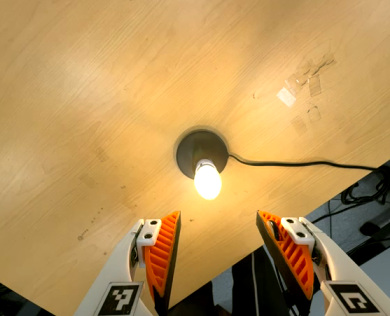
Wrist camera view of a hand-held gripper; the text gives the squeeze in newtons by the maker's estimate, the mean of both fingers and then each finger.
{"total": 0.0}